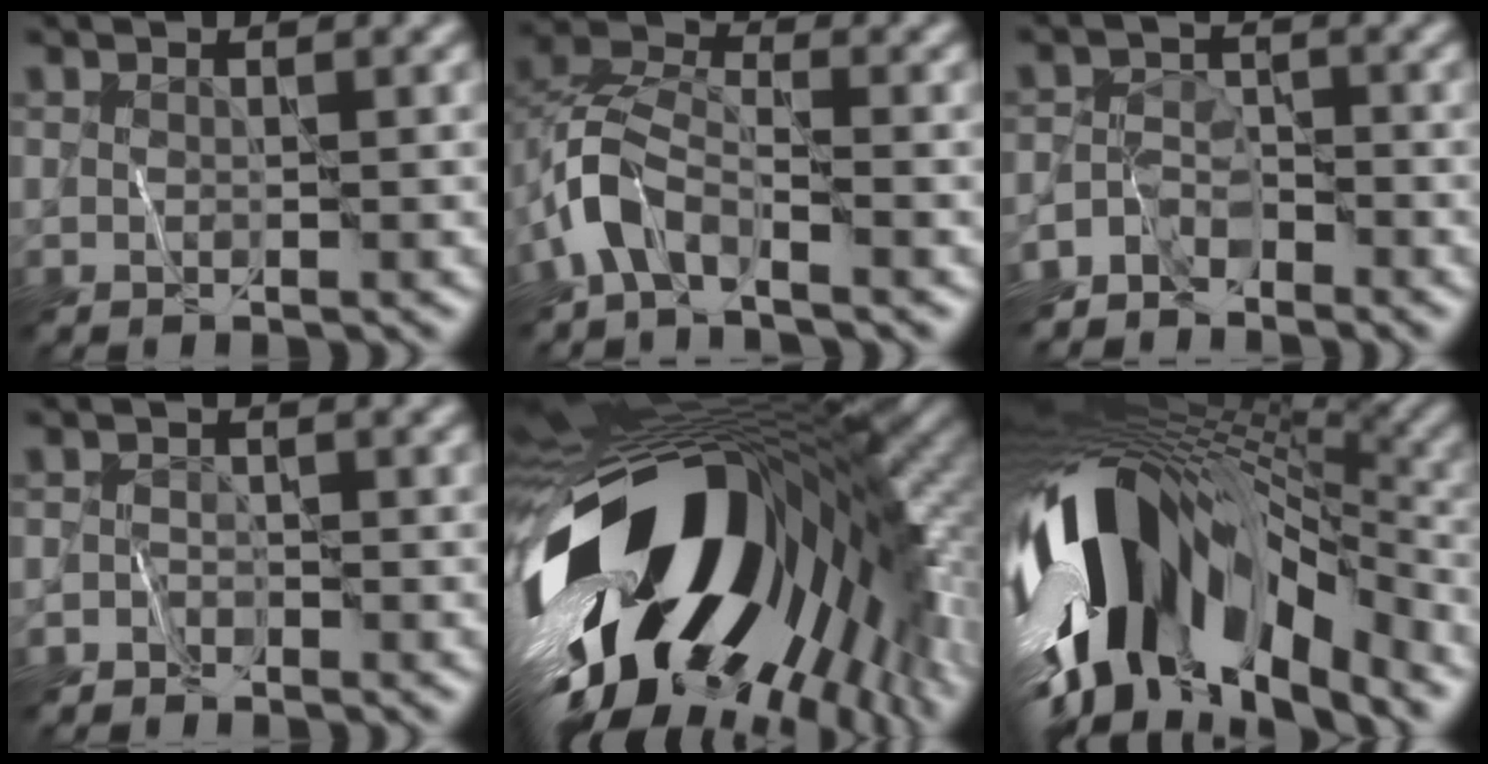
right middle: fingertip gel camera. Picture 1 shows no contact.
{"total": 4.9, "force": [-3.0, 2.5, 3.1], "torque": [-0.059, 0.006, -0.072]}
{"total": 3.5, "force": [-3.0, 1.7, 0.7], "torque": [-0.004, -0.003, -0.067]}
{"total": 1.3, "force": [-1.1, 0.7, -0.3], "torque": [0.010, 0.007, -0.026]}
{"total": 20.2, "force": [-3.5, 10.2, 17.1], "torque": [-0.308, -0.061, -0.057]}
{"total": 16.4, "force": [-5.2, 8.3, 13.1], "torque": [-0.238, -0.018, -0.089]}